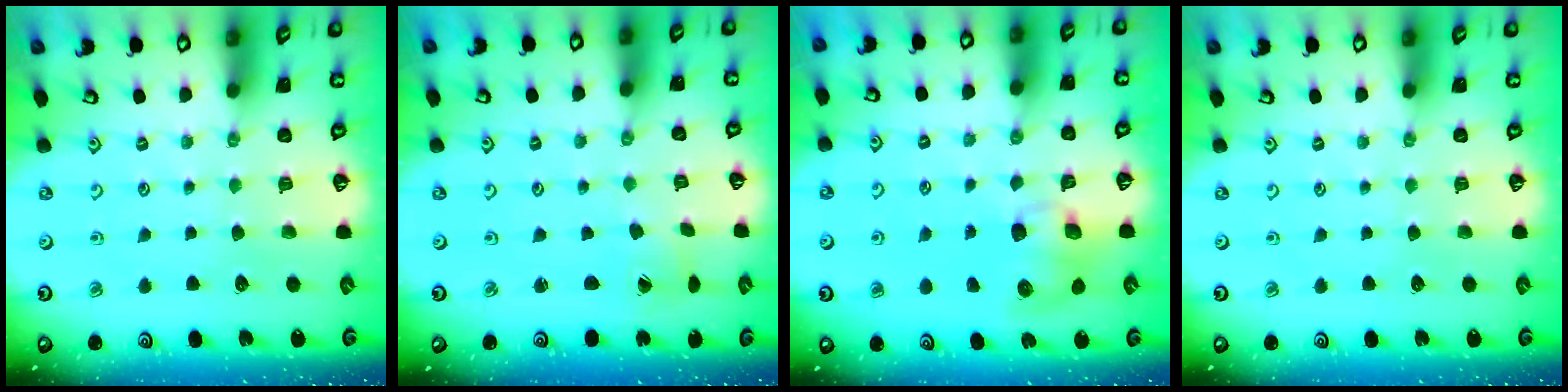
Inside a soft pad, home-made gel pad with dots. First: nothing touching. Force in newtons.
{"total": 1.3, "press": 1.3, "slide": 0.0}
{"total": 8.7, "press": 8.6, "slide": 1.3}
{"total": 0.0}